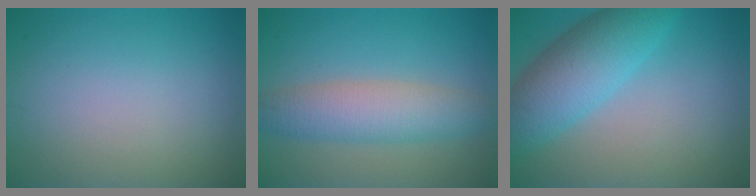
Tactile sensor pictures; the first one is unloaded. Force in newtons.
{"total": 5.1, "press": 5.1, "slide": 0.0}
{"total": 7.0, "press": 7.0, "slide": 0.3}